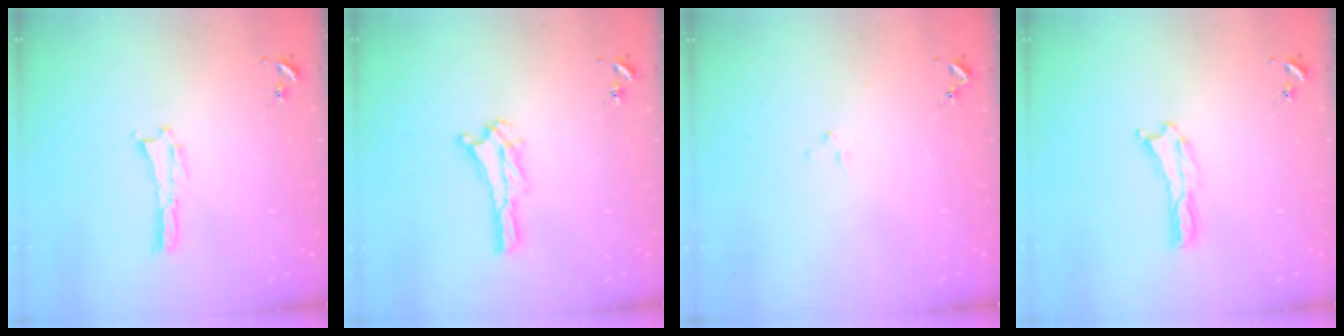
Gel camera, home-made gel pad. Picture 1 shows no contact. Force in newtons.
{"total": 3.2, "press": 3.1, "slide": 0.3}
{"total": 0.8, "press": 0.8, "slide": 0.2}
{"total": 0.0}